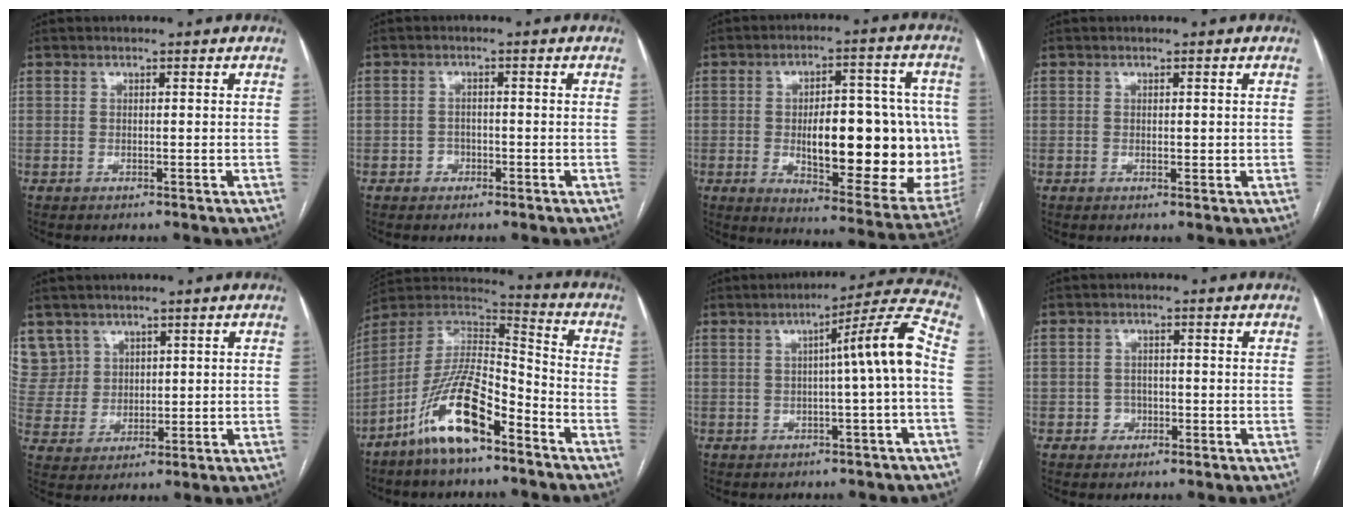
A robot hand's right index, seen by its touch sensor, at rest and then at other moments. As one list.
[{"total": 1.8, "force": [-0.7, 1.7, 0.4], "torque": [-0.003, 0.006, -0.010]}, {"total": 22.7, "force": [-1.5, 8.2, 21.1], "torque": [-0.248, 0.020, 0.003]}, {"total": 1.3, "force": [0.2, 0.7, 1.0], "torque": [-0.014, -0.003, 0.004]}, {"total": 8.1, "force": [5.1, 6.3, 0.0], "torque": [-0.004, 0.018, 0.115]}, {"total": 14.5, "force": [-8.8, 4.0, 10.9], "torque": [-0.215, 0.007, -0.162]}, {"total": 9.2, "force": [-0.3, -0.8, 9.1], "torque": [-0.125, 0.022, -0.006]}, {"total": 2.4, "force": [-0.8, 2.3, 0.4], "torque": [0.000, 0.008, -0.012]}]